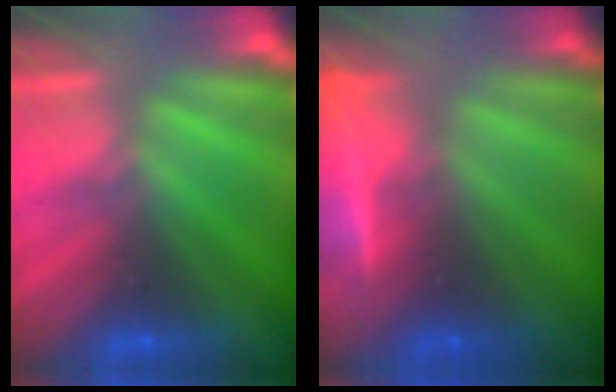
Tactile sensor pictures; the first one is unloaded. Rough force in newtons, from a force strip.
{"total": 7.2}